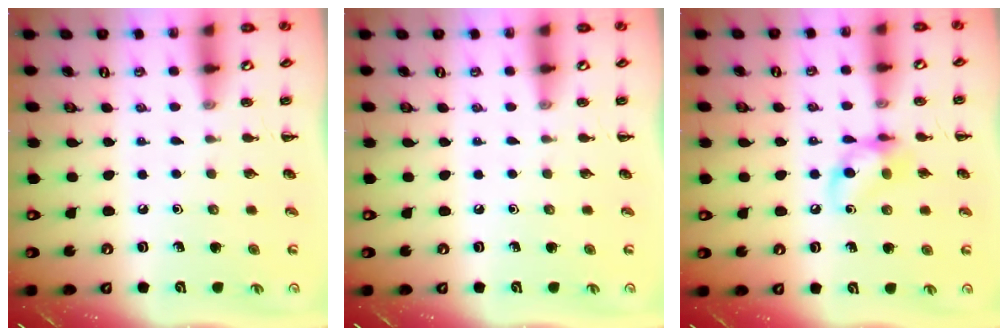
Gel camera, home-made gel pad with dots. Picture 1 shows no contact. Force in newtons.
{"total": 0.0}
{"total": 10.2, "press": 10.1, "slide": 1.0}